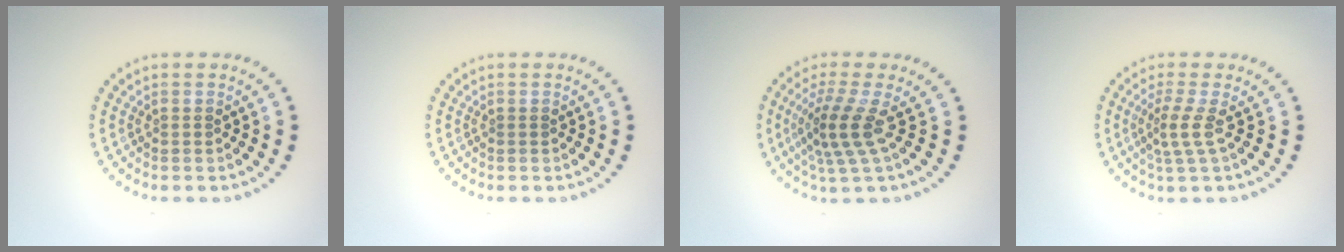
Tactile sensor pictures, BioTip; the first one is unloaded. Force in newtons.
{"total": 0.0}
{"total": 3.7, "press": 2.6, "slide": 2.5}
{"total": 2.3, "press": 1.5, "slide": 1.7}